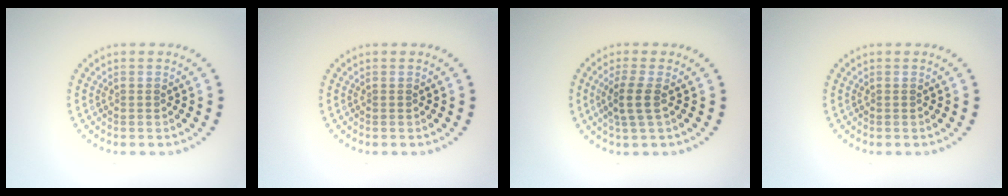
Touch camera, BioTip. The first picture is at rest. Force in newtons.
{"total": 0.0}
{"total": 2.3, "press": 1.8, "slide": 1.3}
{"total": 0.0}